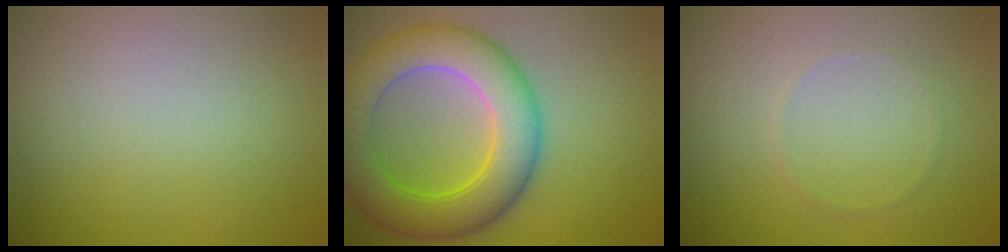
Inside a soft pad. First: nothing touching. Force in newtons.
{"total": 8.2, "press": 8.1, "slide": 0.1}
{"total": 0.5, "press": 0.5, "slide": 0.1}